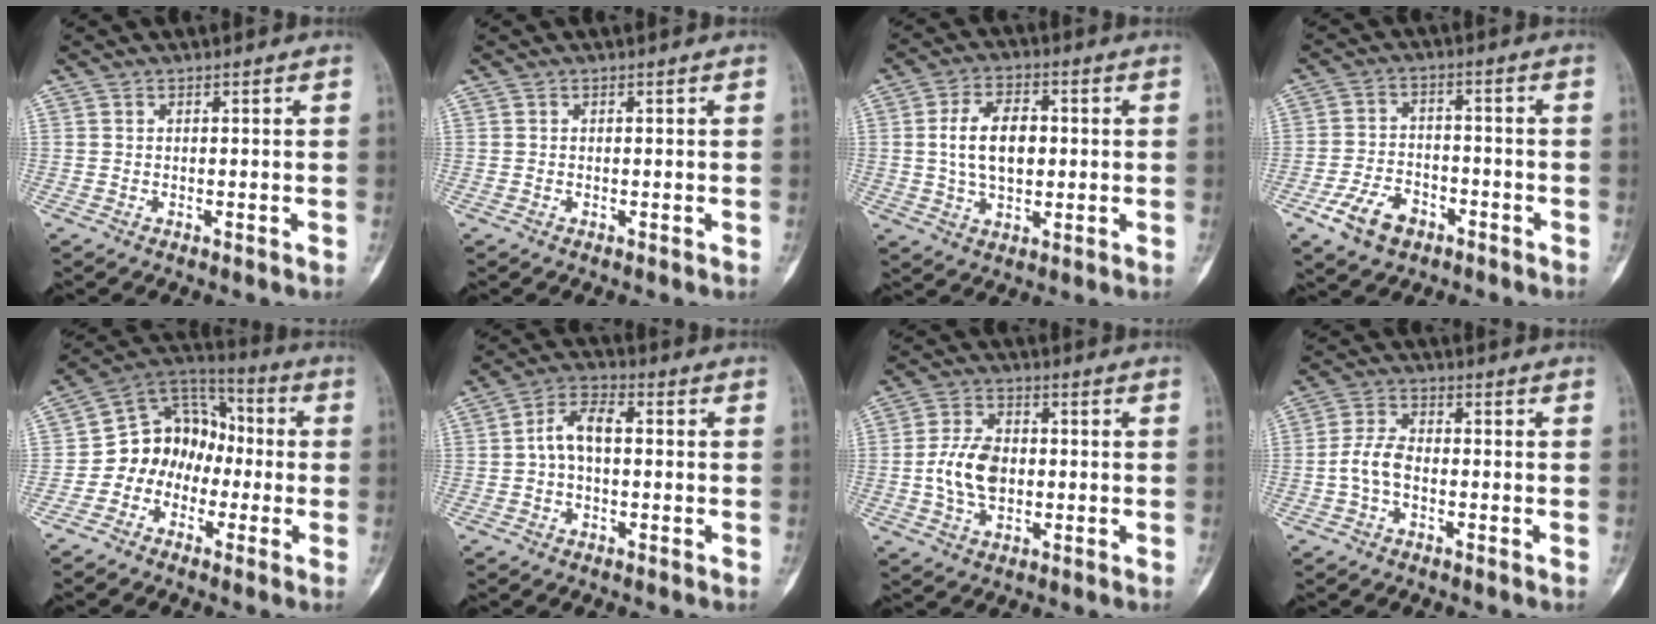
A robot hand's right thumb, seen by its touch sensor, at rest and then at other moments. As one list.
[{"total": 0.0}, {"total": 10.1, "force": [0.7, 6.2, 8.0], "torque": [-0.130, 0.007, 0.013]}, {"total": 9.0, "force": [-4.9, 5.6, 5.0], "torque": [-0.077, 0.028, -0.087]}, {"total": 12.1, "force": [-3.1, 10.2, 5.7], "torque": [-0.051, 0.070, -0.073]}, {"total": 7.1, "force": [0.2, 4.1, 5.8], "torque": [-0.100, 0.026, -0.007]}, {"total": 9.1, "force": [-0.7, 6.1, 6.8], "torque": [-0.120, 0.010, -0.015]}, {"total": 5.4, "force": [-1.4, 3.2, 4.1], "torque": [-0.080, 0.018, -0.032]}]